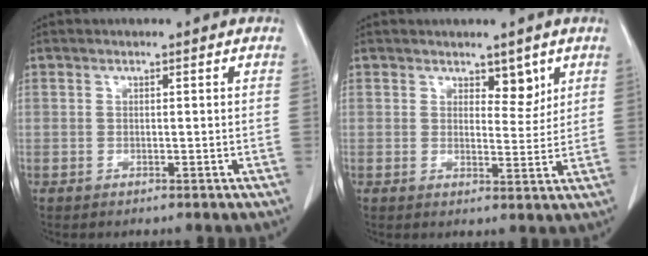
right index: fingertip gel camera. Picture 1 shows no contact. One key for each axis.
{"total": 3.4, "fx": 2.1, "fy": 1.7, "fz": 2.1, "tx": -0.019, "ty": -0.006, "tz": 0.031}